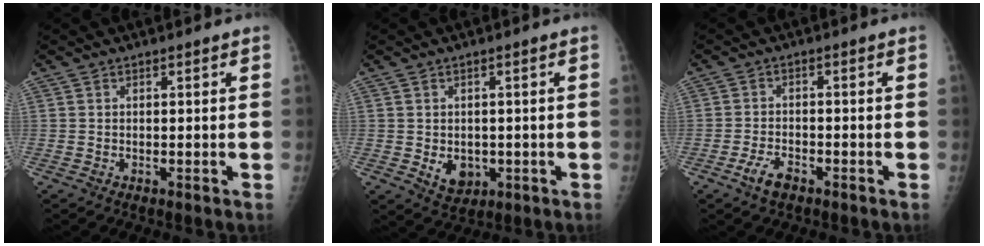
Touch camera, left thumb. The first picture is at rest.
{"total": 4.8, "force": [-0.8, 3.8, 2.9], "torque": [-0.025, -0.003, 0.002]}
{"total": 3.8, "force": [-2.5, 1.7, 2.3], "torque": [-0.049, 0.014, -0.044]}